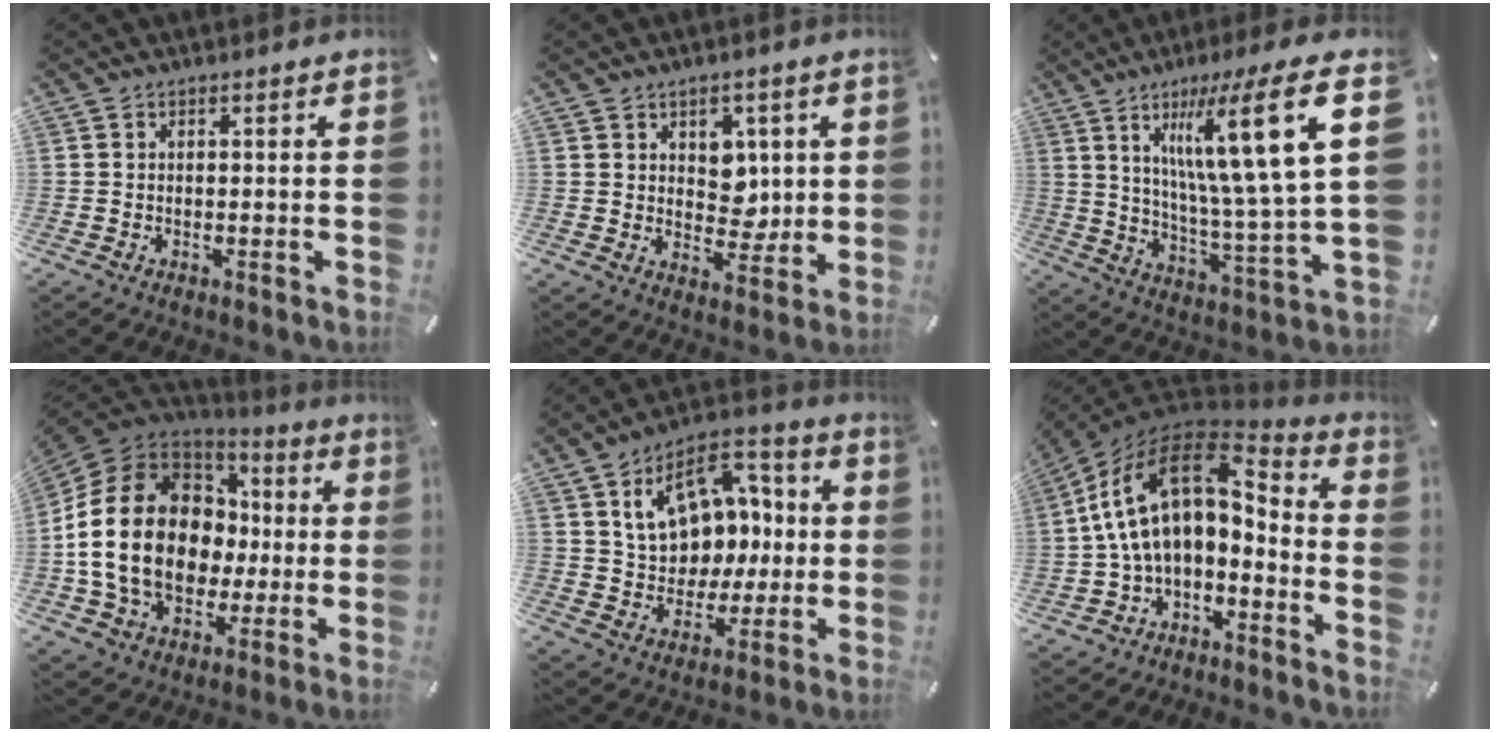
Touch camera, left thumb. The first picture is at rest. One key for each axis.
{"total": 7.1, "fx": 2.6, "fy": 6.0, "fz": 2.9, "tx": -0.028, "ty": -0.014, "tz": 0.043}
{"total": 21.2, "fx": 9.3, "fy": 3.0, "fz": 18.8, "tx": -0.313, "ty": -0.048, "tz": 0.122}
{"total": 22.0, "fx": -1.5, "fy": 16.6, "fz": 14.4, "tx": -0.323, "ty": 0.017, "tz": -0.022}
{"total": 15.1, "fx": 4.5, "fy": 12.1, "fz": 7.7, "tx": -0.120, "ty": -0.010, "tz": 0.091}
{"total": 17.9, "fx": 2.4, "fy": 10.8, "fz": 14.0, "tx": -0.294, "ty": -0.015, "tz": 0.043}